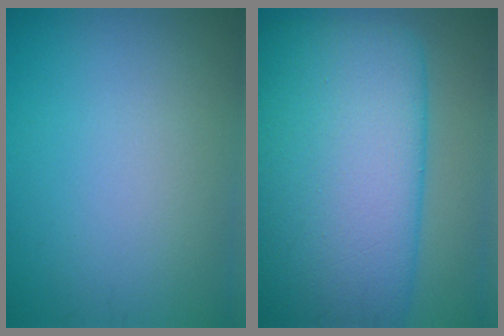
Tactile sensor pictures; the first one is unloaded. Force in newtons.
{"total": 16.4, "press": 16.4, "slide": 0.6}